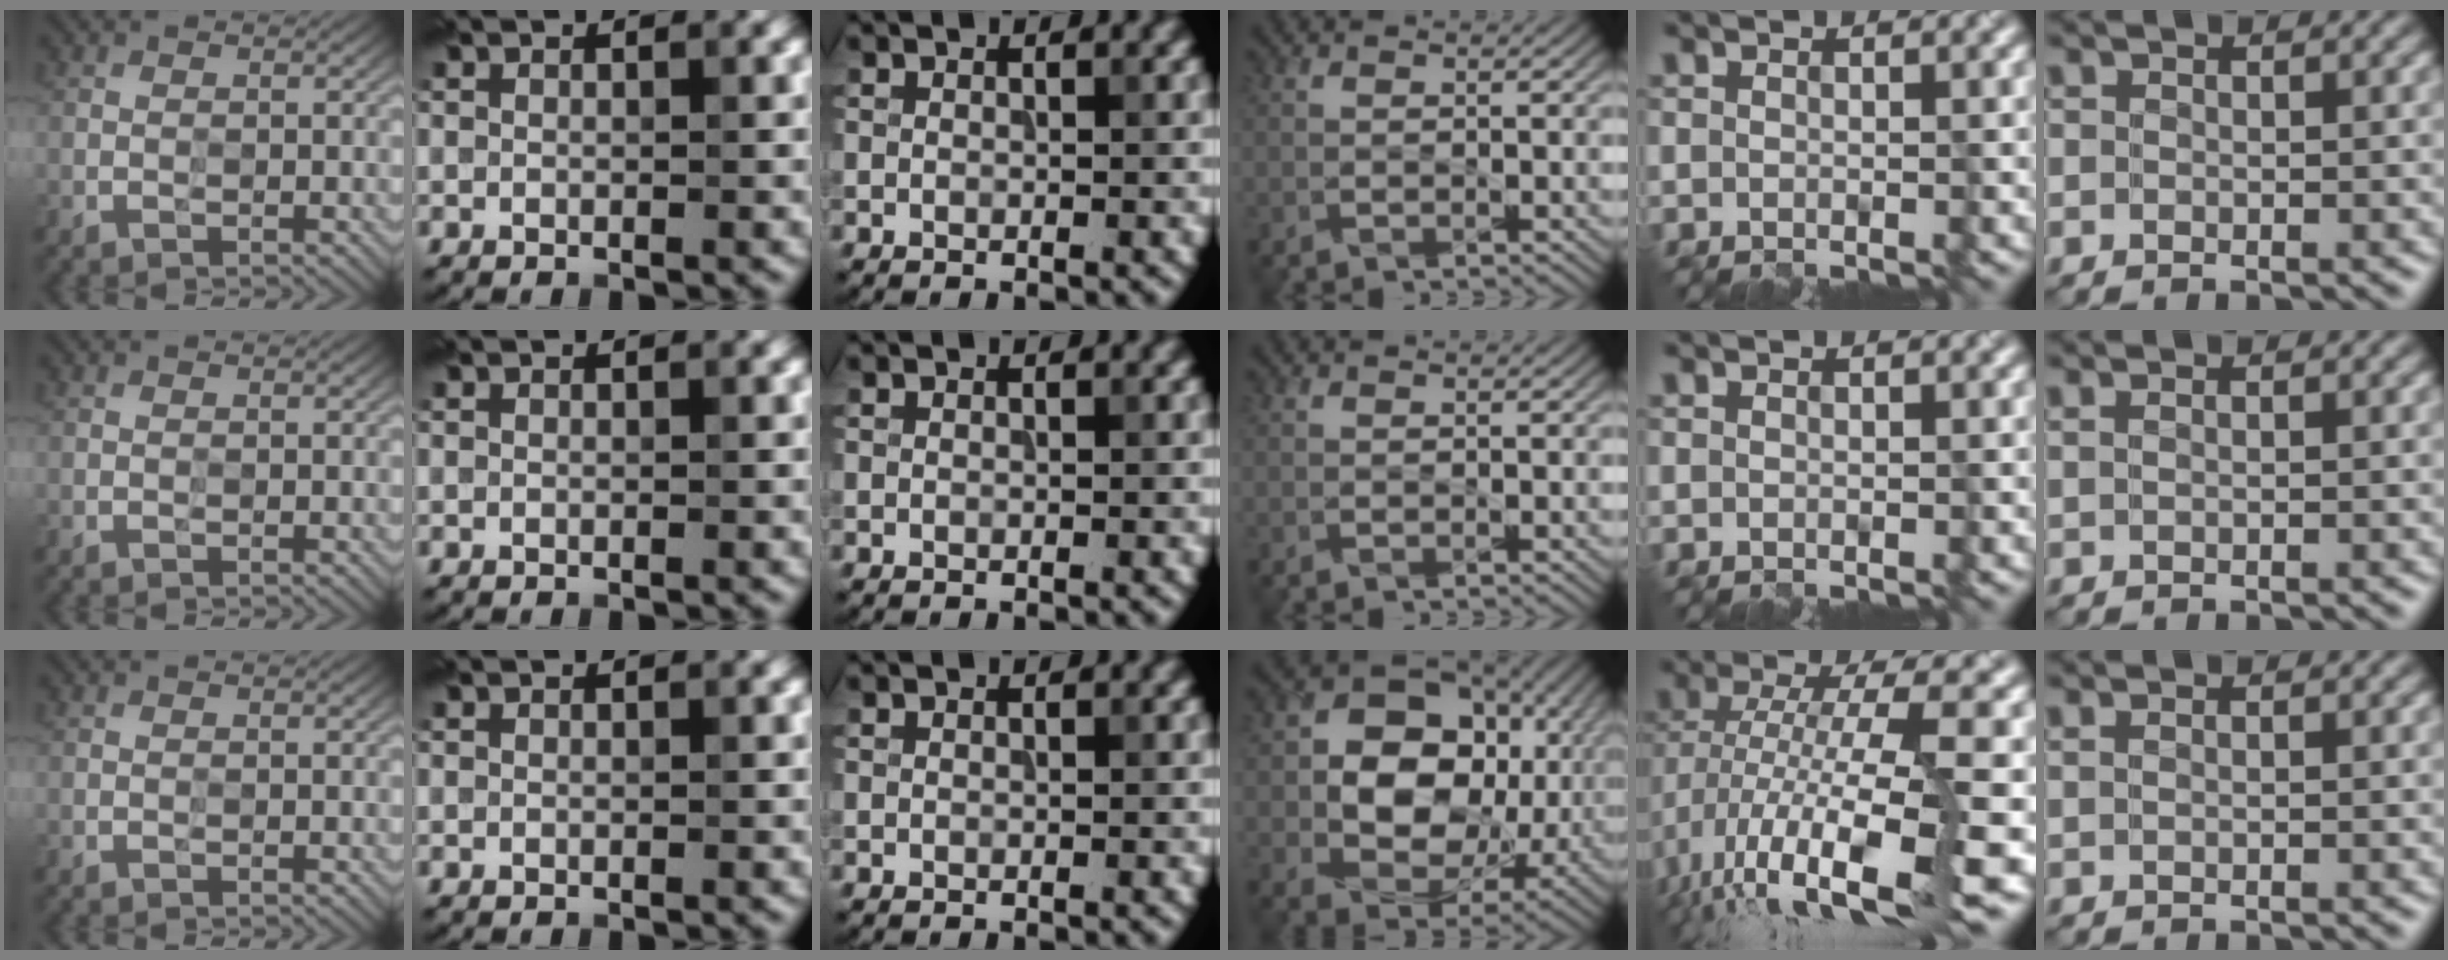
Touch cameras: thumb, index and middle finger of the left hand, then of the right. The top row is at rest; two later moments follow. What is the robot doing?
{"motion": "wipe", "object": "plastic plate"}